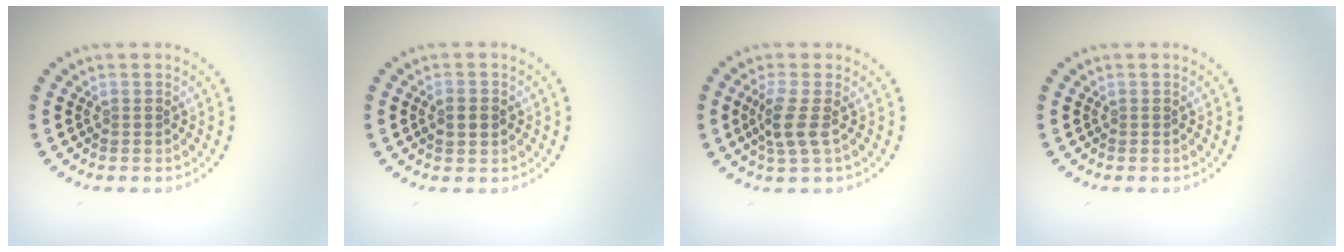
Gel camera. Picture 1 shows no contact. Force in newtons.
{"total": 2.3, "press": 2.3, "slide": 0.0}
{"total": 2.6, "press": 2.1, "slide": 1.5}
{"total": 0.0}